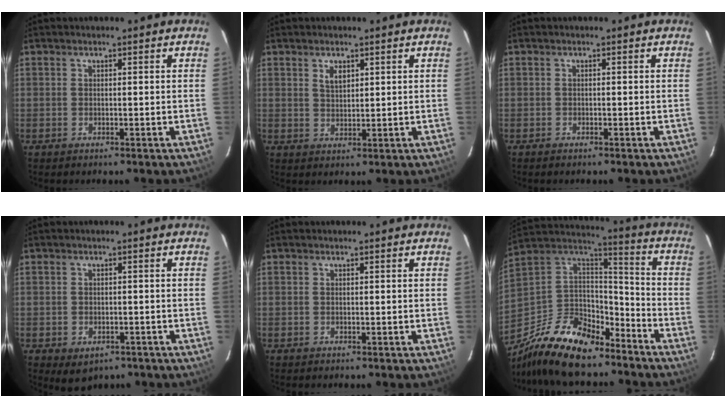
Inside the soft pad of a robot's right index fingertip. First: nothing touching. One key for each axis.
{"total": 2.7, "fx": 1.4, "fy": 1.5, "fz": 1.8, "tx": -0.029, "ty": 0.002, "tz": 0.027}
{"total": 0.5, "fx": -0.5, "fy": 0.1, "fz": 0.1, "tx": -0.004, "ty": -0.001, "tz": -0.010}
{"total": 4.1, "fx": -2.0, "fy": 3.0, "fz": 2.0, "tx": -0.040, "ty": -0.009, "tz": -0.018}
{"total": 0.0}
{"total": 21.2, "fx": -15.3, "fy": 10.1, "fz": 10.6, "tx": -0.240, "ty": 0.018, "tz": -0.258}